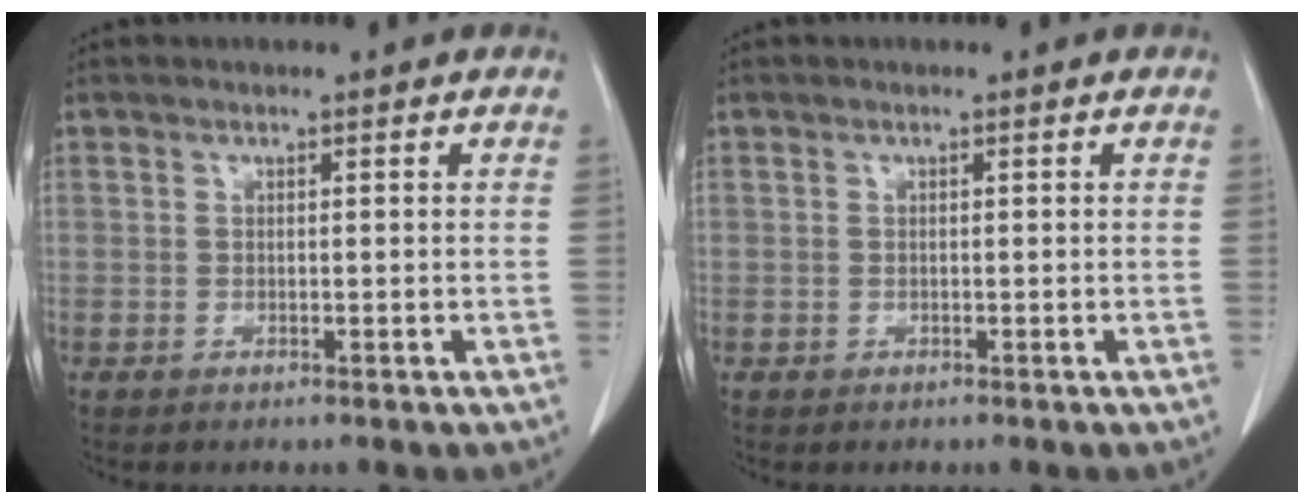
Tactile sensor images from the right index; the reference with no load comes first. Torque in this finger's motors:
{"motor_torque": [-0.12, 0.05, -0.12, -0.07]}